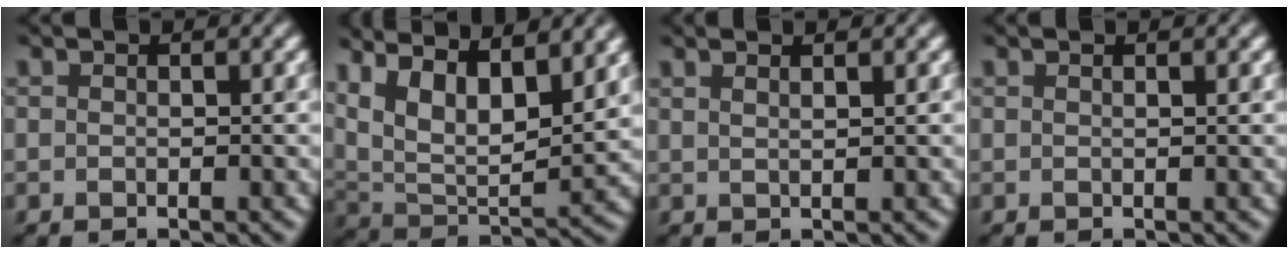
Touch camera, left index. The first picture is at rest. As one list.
[{"total": 14.7, "force": [7.6, 6.1, 11.0], "torque": [-0.199, 0.041, 0.117]}, {"total": 2.5, "force": [1.5, 1.1, 1.7], "torque": [-0.001, 0.008, -0.006]}, {"total": 0.9, "force": [0.5, 0.4, 0.7], "torque": [-0.002, 0.002, 0.000]}]